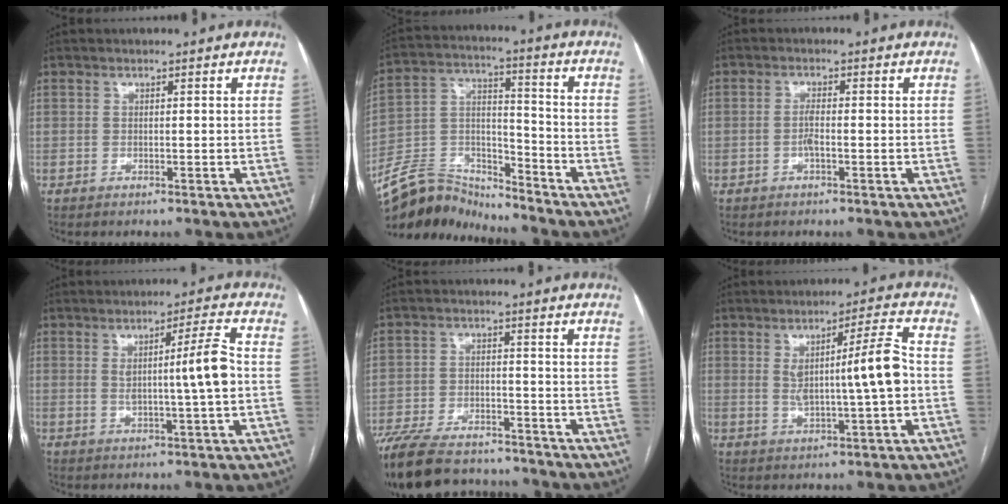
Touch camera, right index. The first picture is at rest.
{"total": 11.2, "force": [-11.1, 2.0, 0.4], "torque": [-0.010, 0.047, -0.211]}
{"total": 1.8, "force": [-0.7, 0.2, 1.7], "torque": [-0.033, 0.001, -0.014]}
{"total": 7.0, "force": [0.2, -0.7, 6.9], "torque": [-0.109, 0.000, 0.007]}
{"total": 16.4, "force": [-14.2, 5.4, 6.0], "torque": [-0.139, -0.004, -0.217]}
{"total": 8.7, "force": [0.2, 0.2, 8.7], "torque": [-0.136, 0.009, 0.007]}